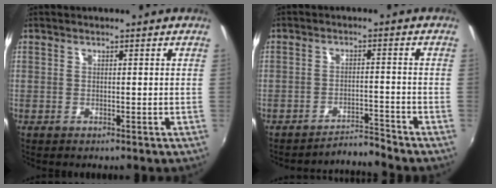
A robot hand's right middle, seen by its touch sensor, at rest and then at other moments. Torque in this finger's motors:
{"motor_torque": [-0.04, -0.21, -0.10, 0.00]}